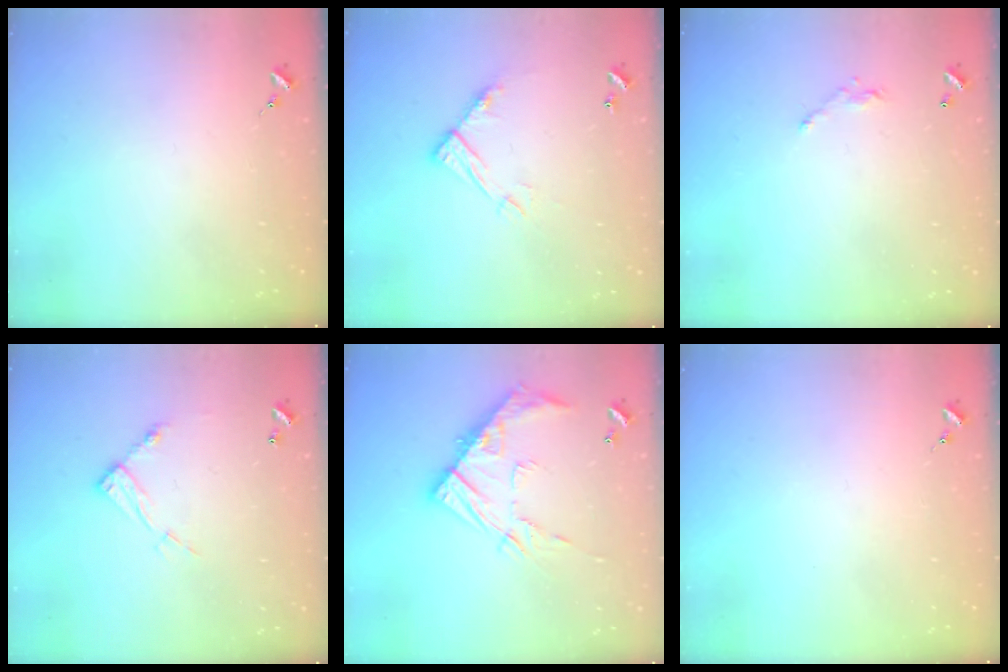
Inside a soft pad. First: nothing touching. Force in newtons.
{"total": 11.1, "press": 11.0, "slide": 0.5}
{"total": 6.0, "press": 6.0, "slide": 0.4}
{"total": 10.4, "press": 10.3, "slide": 0.7}
{"total": 15.0, "press": 15.0, "slide": 1.0}
{"total": 0.0}